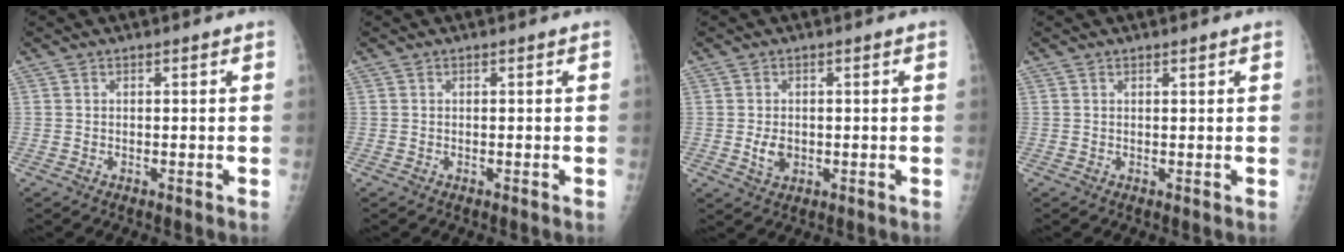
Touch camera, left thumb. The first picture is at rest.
{"total": 0.0}
{"total": 3.3, "force": [-0.3, 2.4, 2.2], "torque": [-0.031, -0.003, 0.002]}
{"total": 0.7, "force": [0.5, 0.2, 0.4], "torque": [-0.006, -0.003, 0.009]}